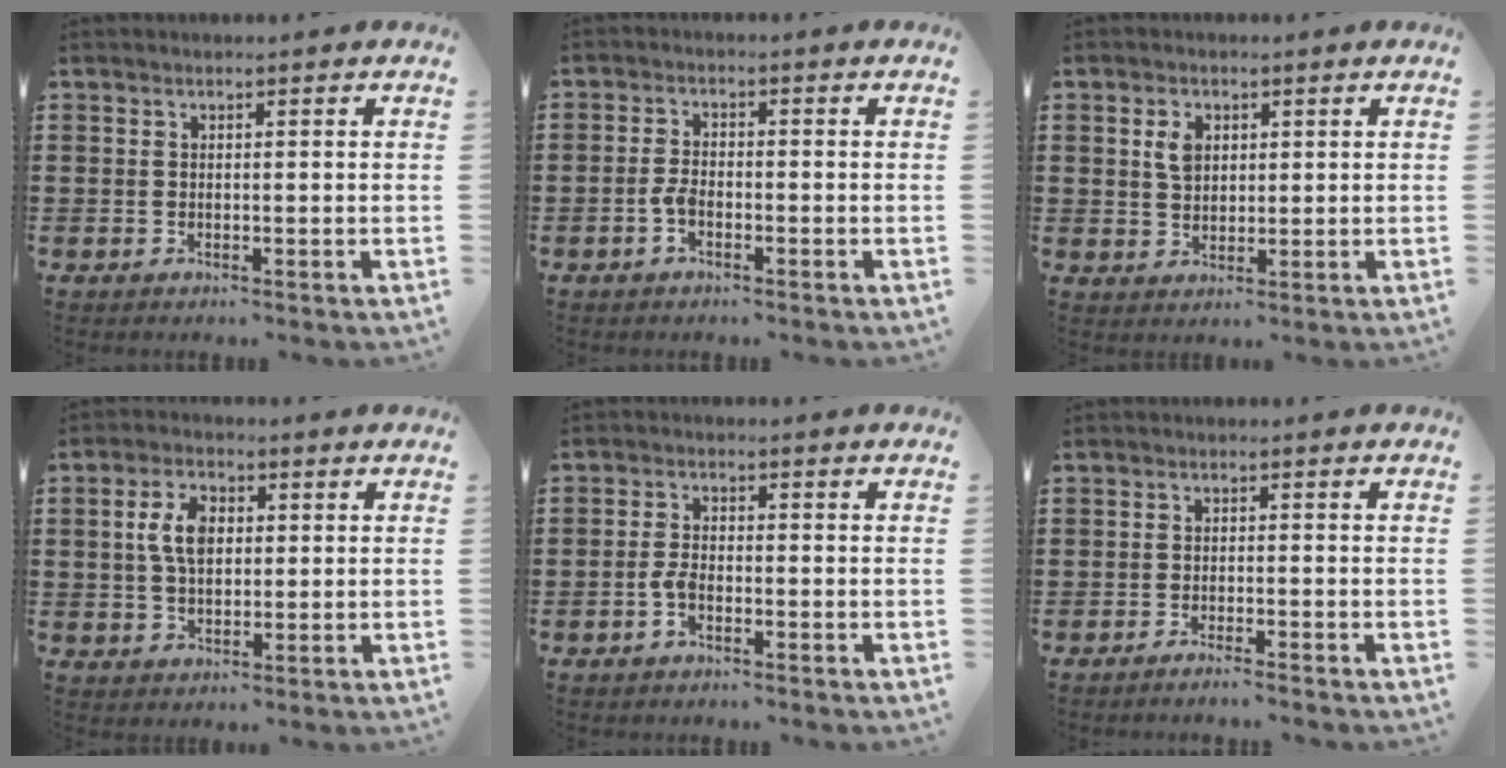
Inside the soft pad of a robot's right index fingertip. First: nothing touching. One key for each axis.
{"total": 2.8, "fx": -1.3, "fy": 1.2, "fz": 2.2, "tx": -0.063, "ty": -0.005, "tz": -0.031}
{"total": 3.4, "fx": 1.1, "fy": 2.3, "fz": 2.3, "tx": -0.052, "ty": 0.009, "tz": 0.019}
{"total": 6.1, "fx": 0.9, "fy": 3.6, "fz": 4.8, "tx": -0.109, "ty": 0.013, "tz": 0.010}
{"total": 2.7, "fx": -1.3, "fy": 1.2, "fz": 2.1, "tx": -0.062, "ty": -0.004, "tz": -0.031}
{"total": 1.8, "fx": -1.7, "fy": -0.4, "fz": 0.4, "tx": -0.007, "ty": -0.001, "tz": -0.034}